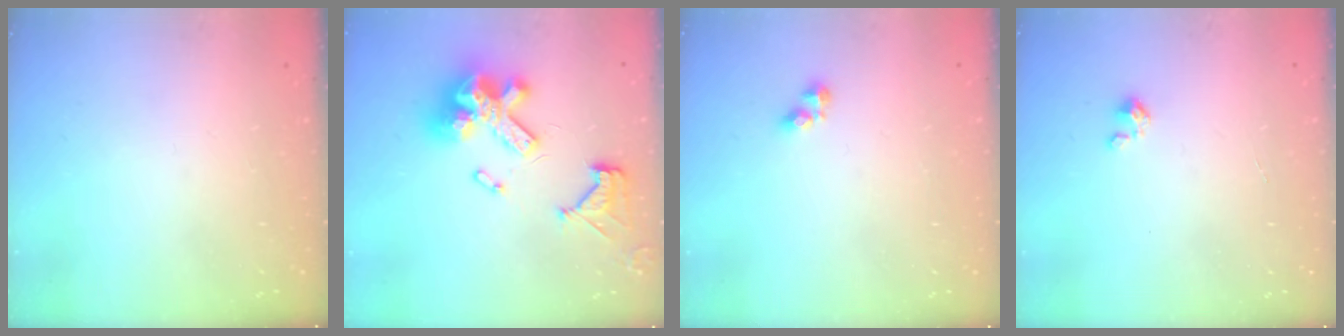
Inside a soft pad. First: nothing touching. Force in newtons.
{"total": 17.3, "press": 17.2, "slide": 1.9}
{"total": 3.6, "press": 3.5, "slide": 0.4}
{"total": 0.0}